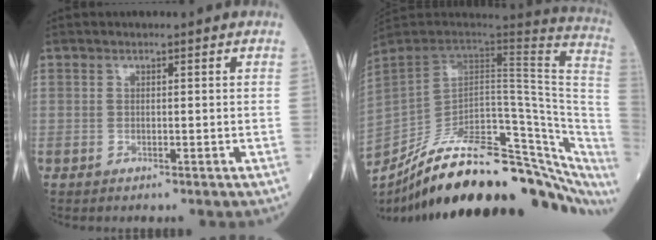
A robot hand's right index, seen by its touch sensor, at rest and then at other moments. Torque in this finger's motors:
{"motor_torque": [0.53, -1.61, 0.36, 0.18]}